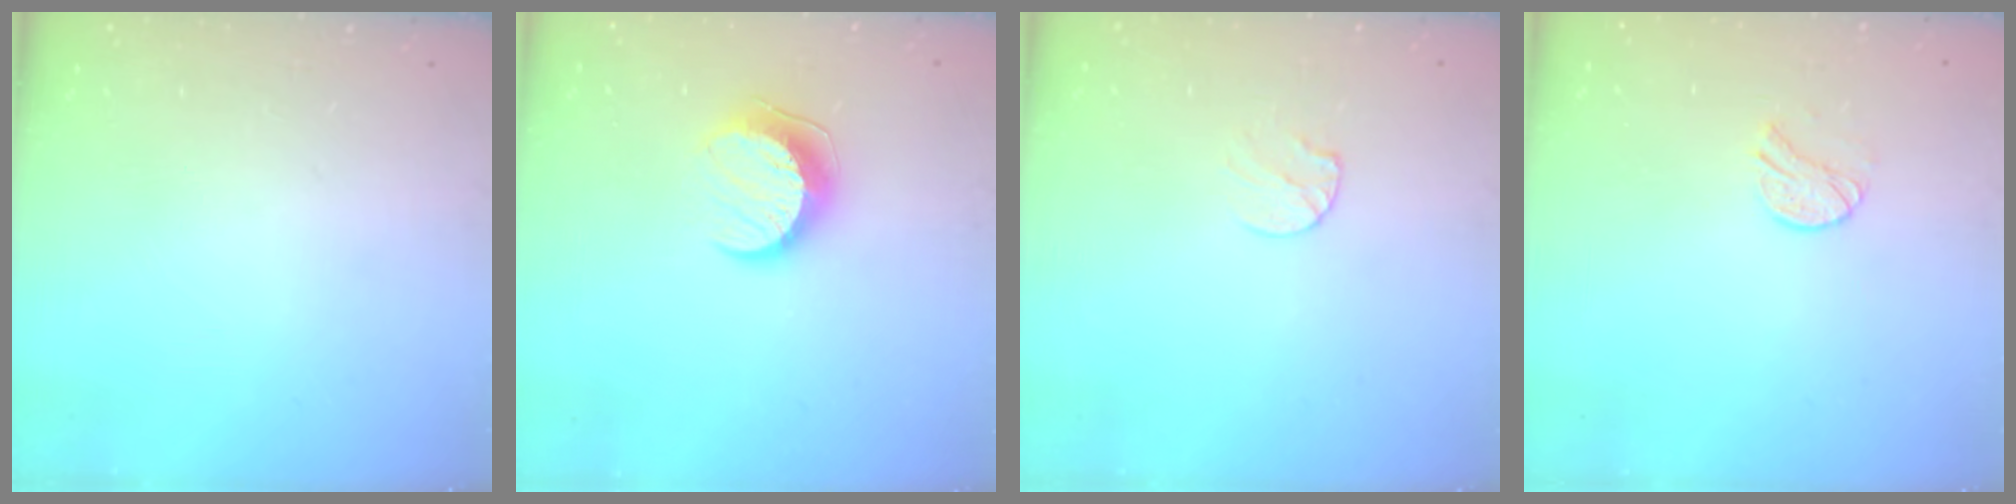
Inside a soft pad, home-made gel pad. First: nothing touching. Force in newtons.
{"total": 9.7, "press": 9.7, "slide": 0.7}
{"total": 6.1, "press": 6.0, "slide": 0.6}
{"total": 8.8, "press": 8.8, "slide": 0.5}